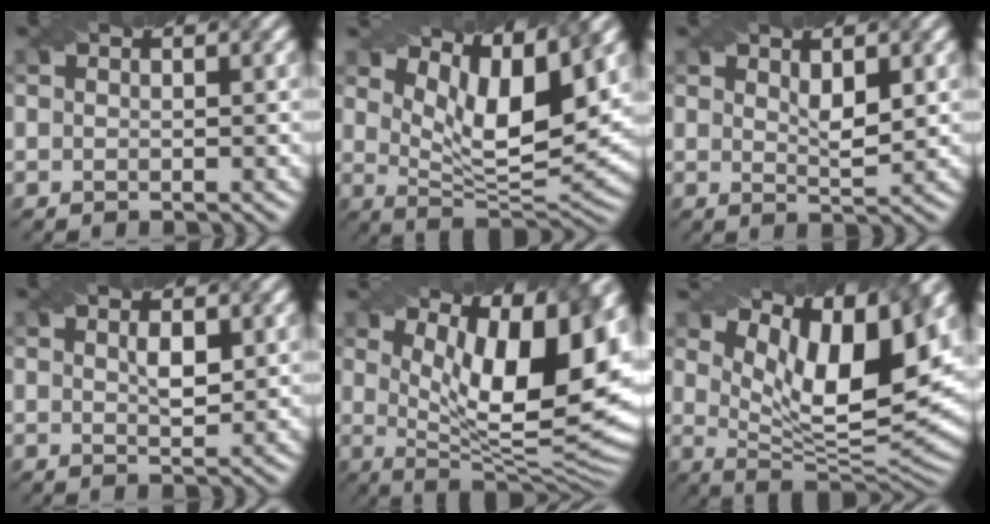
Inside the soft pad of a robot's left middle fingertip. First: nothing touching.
{"total": 8.7, "force": [4.4, 2.9, 7.0], "torque": [-0.122, -0.008, 0.078]}
{"total": 2.2, "force": [0.9, 0.7, 1.9], "torque": [-0.032, -0.002, 0.019]}
{"total": 1.8, "force": [0.8, 0.6, 1.5], "torque": [-0.028, 0.000, 0.016]}
{"total": 14.4, "force": [5.0, 4.9, 12.6], "torque": [-0.162, 0.000, 0.082]}
{"total": 11.2, "force": [5.2, 3.7, 9.2], "torque": [-0.155, -0.004, 0.095]}